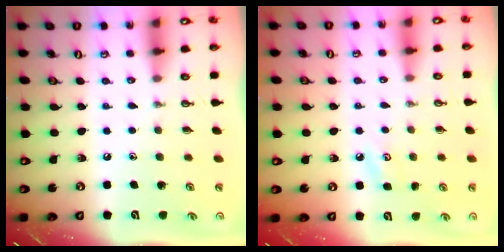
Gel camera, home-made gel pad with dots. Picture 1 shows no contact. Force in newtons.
{"total": 4.1, "press": 4.0, "slide": 0.7}